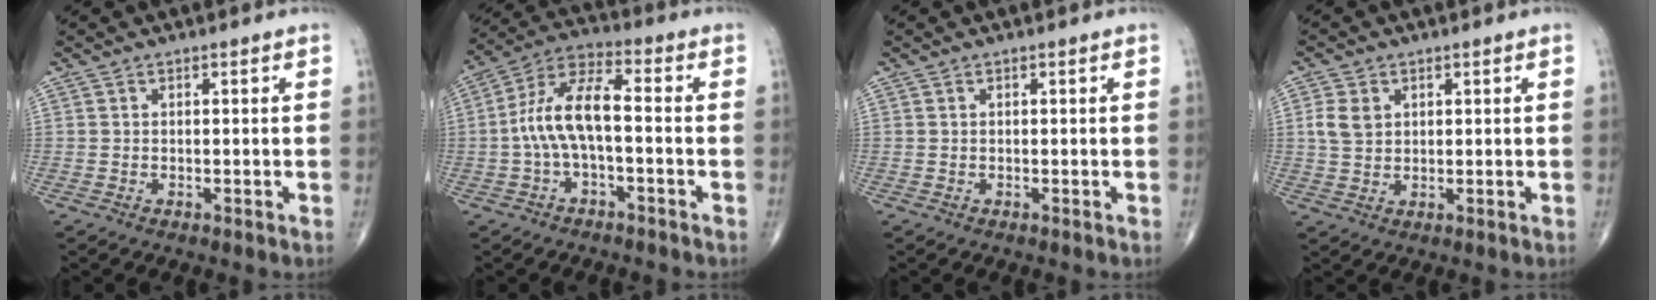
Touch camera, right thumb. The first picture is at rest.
{"total": 10.7, "force": [-1.3, 4.3, 9.7], "torque": [-0.197, 0.047, -0.031]}
{"total": 0.0}
{"total": 4.4, "force": [1.2, 3.3, 2.6], "torque": [-0.044, 0.000, 0.027]}